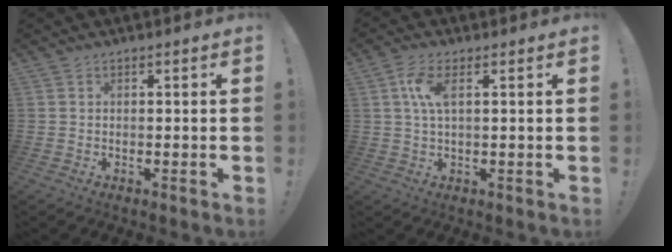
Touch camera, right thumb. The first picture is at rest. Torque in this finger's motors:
{"motor_torque": [0.00, 0.12, 0.45, 0.12, 0.00]}